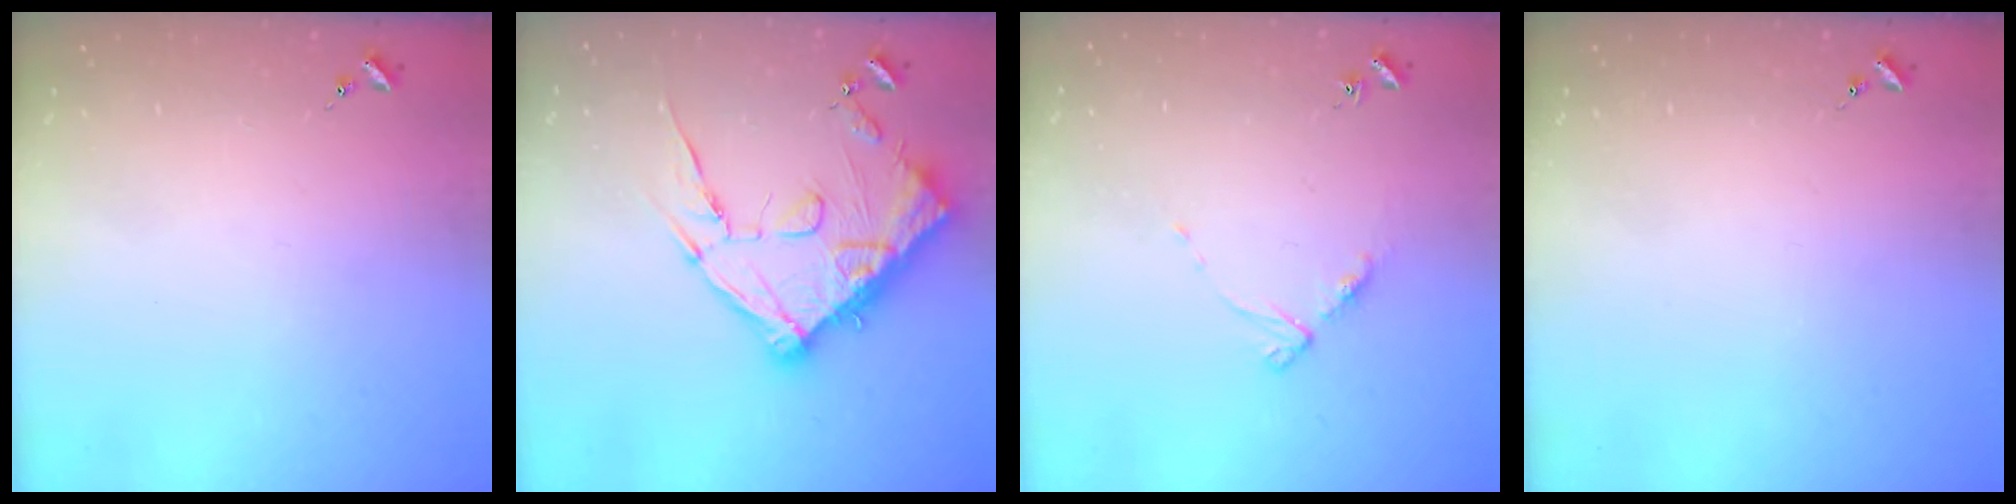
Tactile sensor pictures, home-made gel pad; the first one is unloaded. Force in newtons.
{"total": 17.2, "press": 17.2, "slide": 1.3}
{"total": 5.2, "press": 5.1, "slide": 0.7}
{"total": 0.0}